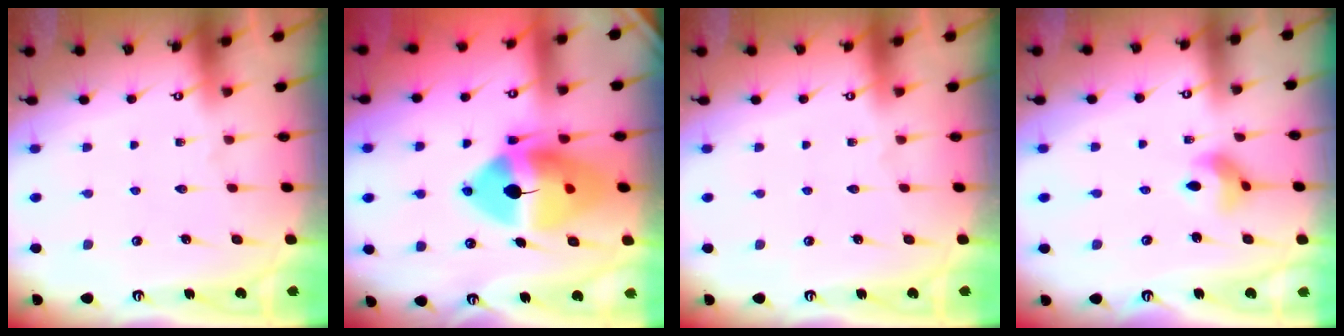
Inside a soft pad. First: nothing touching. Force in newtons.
{"total": 17.5, "press": 17.3, "slide": 2.9}
{"total": 0.0}
{"total": 6.4, "press": 6.3, "slide": 0.6}